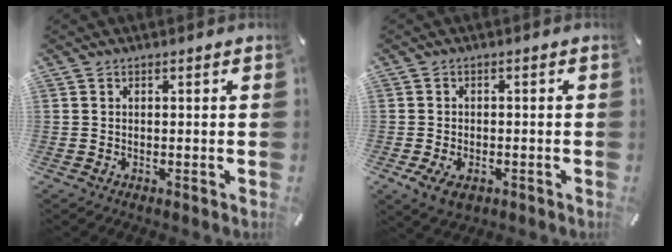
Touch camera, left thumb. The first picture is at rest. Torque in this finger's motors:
{"motor_torque": [0.81, 0.82, 0.60, 0.25, 0.04]}